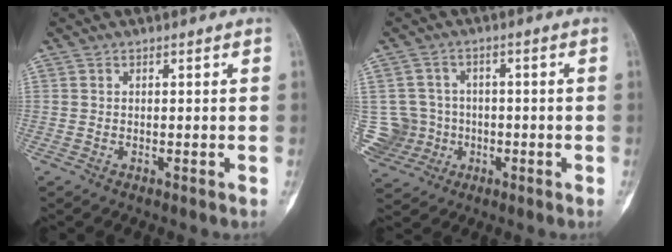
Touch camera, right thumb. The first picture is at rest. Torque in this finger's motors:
{"motor_torque": [0.99, 0.76, -0.08, -0.03, 0.19]}